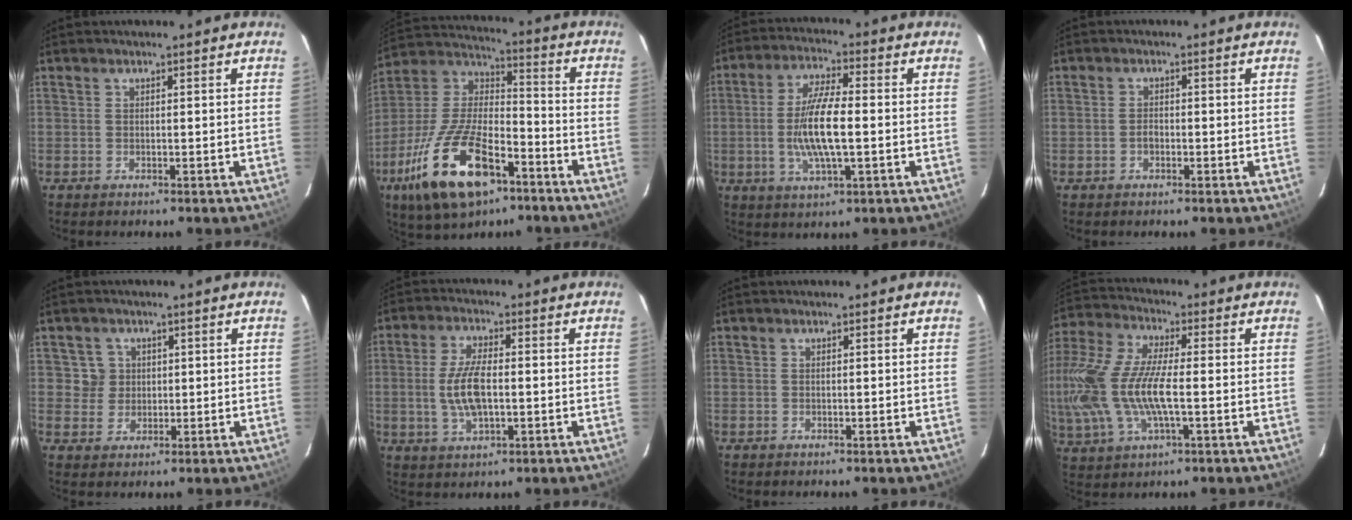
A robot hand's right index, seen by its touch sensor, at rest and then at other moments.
{"total": 21.6, "force": [-11.4, 9.3, 15.8], "torque": [-0.326, -0.020, -0.200]}
{"total": 10.6, "force": [-1.3, 2.7, 10.1], "torque": [-0.199, -0.002, -0.025]}
{"total": 1.4, "force": [-0.6, 0.9, 0.8], "torque": [-0.016, 0.004, -0.011]}
{"total": 3.7, "force": [0.8, 3.6, 0.1], "torque": [0.013, 0.019, 0.013]}
{"total": 8.5, "force": [-0.8, 3.5, 7.6], "torque": [-0.156, 0.001, -0.013]}
{"total": 0.0}
{"total": 19.9, "force": [-2.2, 7.7, 18.2], "torque": [-0.391, -0.012, -0.046]}